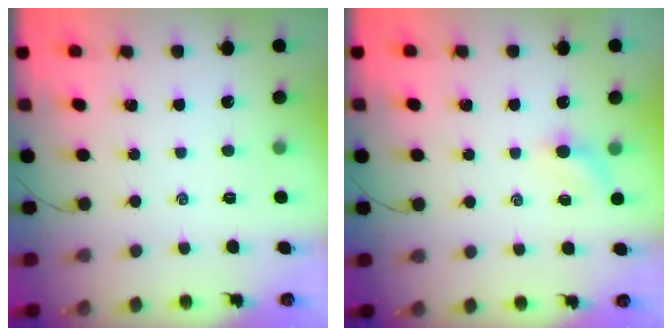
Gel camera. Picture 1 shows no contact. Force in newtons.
{"total": 3.5, "press": 3.4, "slide": 0.9}